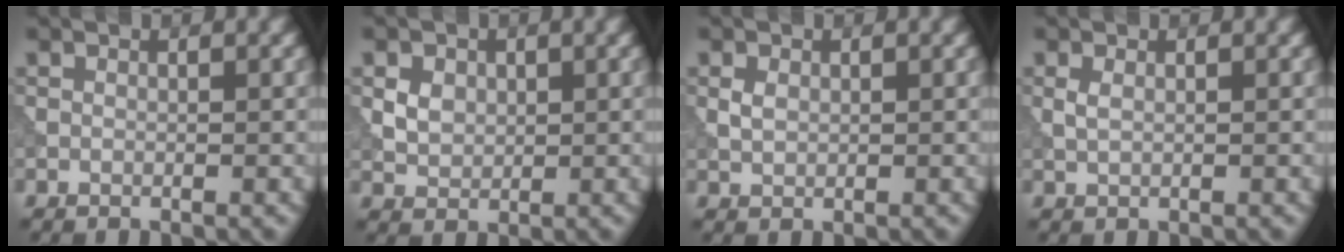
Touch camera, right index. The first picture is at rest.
{"total": 3.1, "force": [1.0, 2.4, 1.6], "torque": [-0.038, 0.005, 0.022]}
{"total": 1.3, "force": [0.3, 1.0, 0.8], "torque": [-0.017, 0.001, 0.007]}
{"total": 1.0, "force": [0.3, 0.5, 0.8], "torque": [-0.021, -0.001, 0.007]}